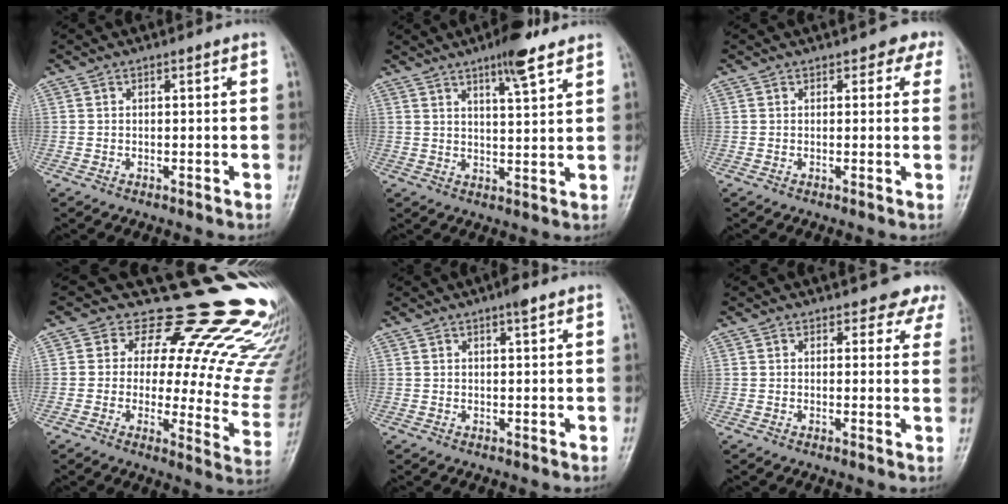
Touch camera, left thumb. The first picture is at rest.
{"total": 7.1, "force": [4.9, 1.3, 4.9], "torque": [-0.071, -0.029, 0.075]}
{"total": 2.7, "force": [1.7, 1.8, 1.1], "torque": [0.015, -0.006, 0.008]}
{"total": 22.0, "force": [16.3, 8.0, 12.4], "torque": [-0.106, -0.119, 0.184]}
{"total": 2.0, "force": [1.3, 0.3, 1.5], "torque": [-0.022, -0.002, 0.018]}
{"total": 5.6, "force": [4.9, 2.6, 0.6], "torque": [0.037, -0.023, 0.034]}